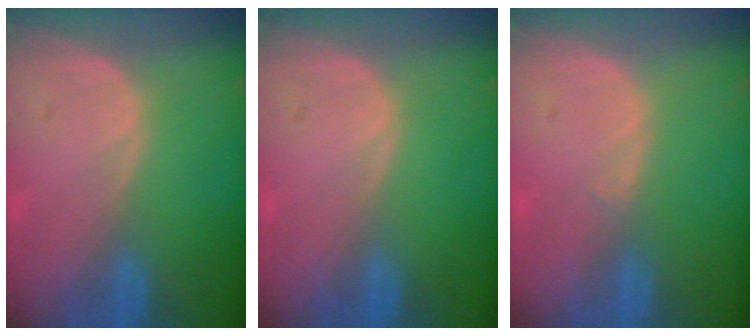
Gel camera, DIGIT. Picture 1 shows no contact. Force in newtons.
{"total": 0.0}
{"total": 0.6, "press": 0.4, "slide": 0.4}